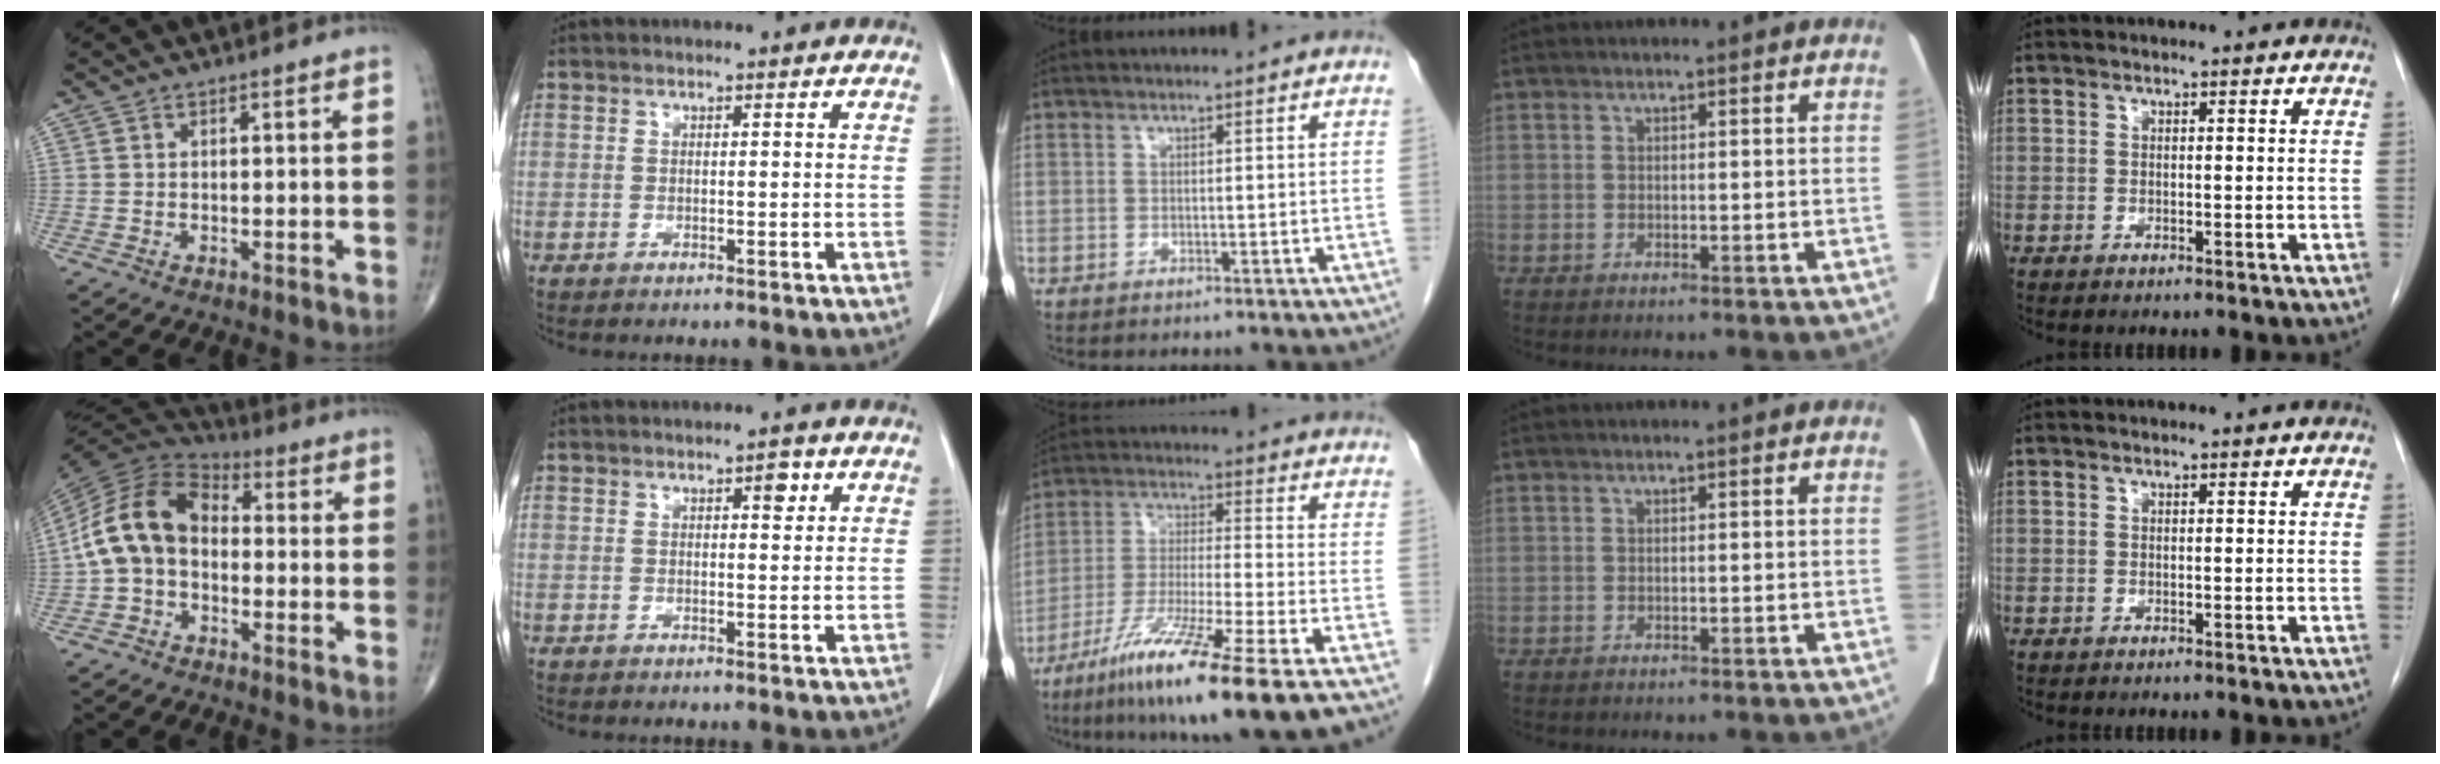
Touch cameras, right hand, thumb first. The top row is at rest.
{"thumb": {"total": 13.8, "force": [-1.2, 9.7, 9.6], "torque": [-0.173, 0.037, -0.037]}, "index": {"total": 2.0, "force": [1.0, 0.7, 1.6], "torque": [-0.021, -0.001, 0.012]}, "middle": {"total": 15.9, "force": [-10.0, -0.9, 12.3], "torque": [-0.231, -0.055, -0.180]}}